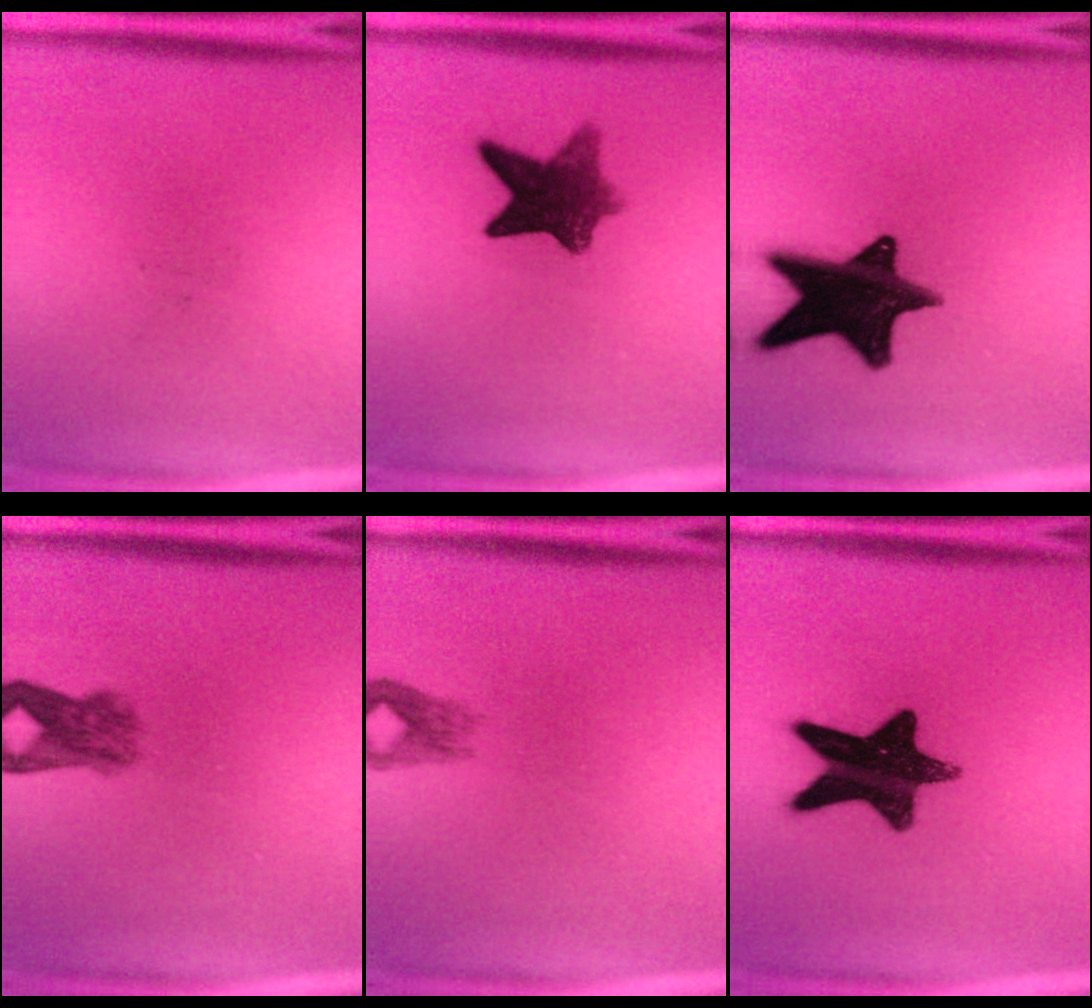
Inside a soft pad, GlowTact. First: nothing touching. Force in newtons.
{"total": 8.2}
{"total": 17.8}
{"total": 4.5}
{"total": 1.9}
{"total": 15.1}